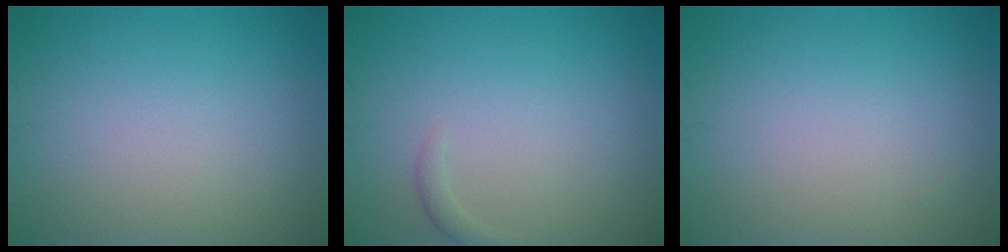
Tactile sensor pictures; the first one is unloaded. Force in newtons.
{"total": 0.8, "press": 0.8, "slide": 0.1}
{"total": 0.0}